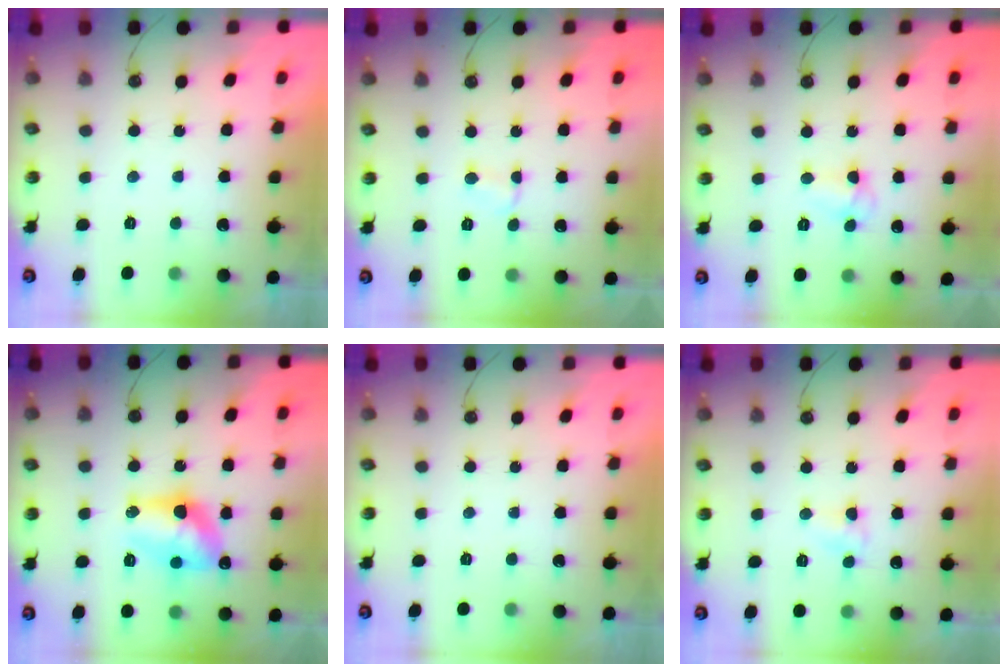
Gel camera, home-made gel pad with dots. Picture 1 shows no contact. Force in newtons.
{"total": 2.1, "press": 2.1, "slide": 0.2}
{"total": 3.5, "press": 3.5, "slide": 0.3}
{"total": 12.1, "press": 12.1, "slide": 0.5}
{"total": 0.0}
{"total": 4.0, "press": 4.0, "slide": 0.5}